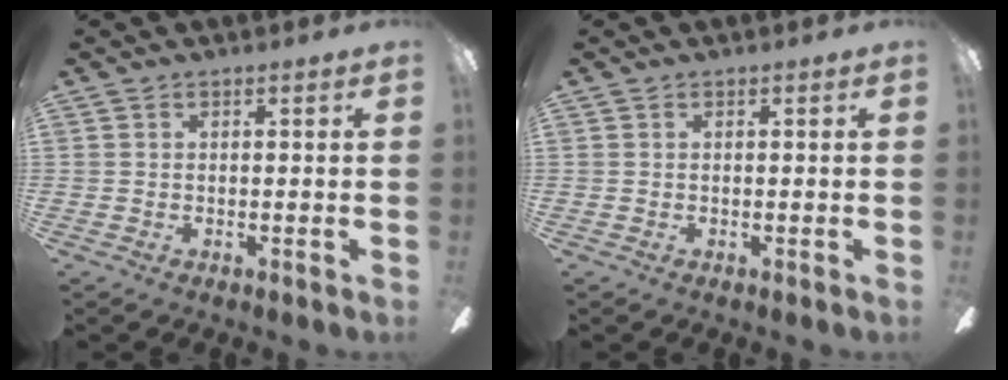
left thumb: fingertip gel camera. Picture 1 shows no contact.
{"total": 0.0}